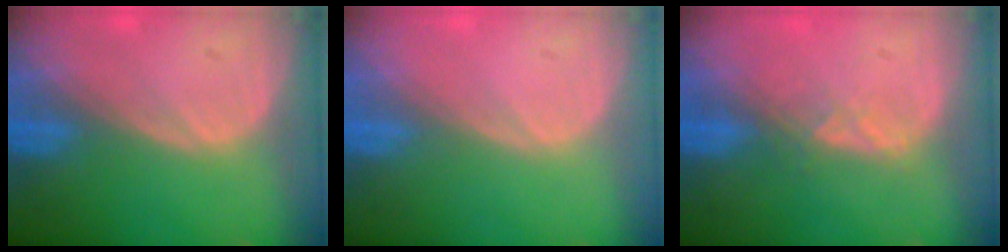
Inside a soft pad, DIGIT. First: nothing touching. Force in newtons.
{"total": 0.0}
{"total": 2.0, "press": 1.9, "slide": 0.7}